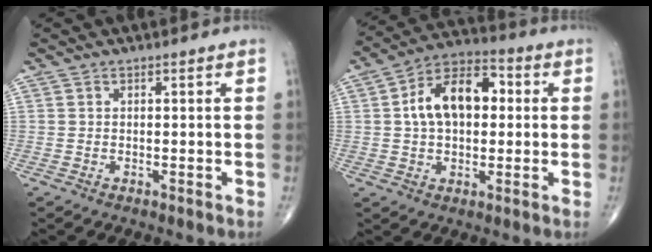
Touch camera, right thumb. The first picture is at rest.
{"total": 13.7, "force": [1.8, 8.5, 10.6], "torque": [-0.157, 0.027, 0.020]}